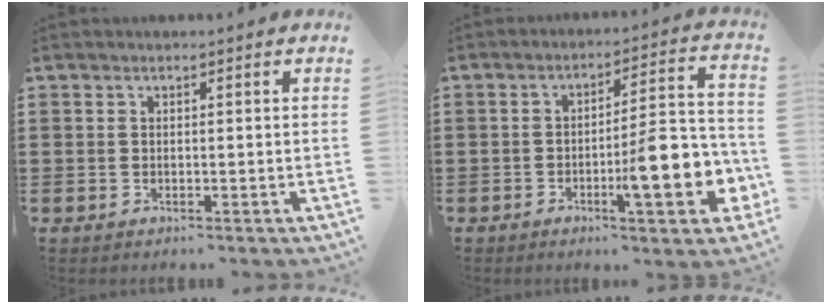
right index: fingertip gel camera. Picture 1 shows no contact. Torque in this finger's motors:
{"motor_torque": [2.14, 0.00, 0.53, 0.21]}